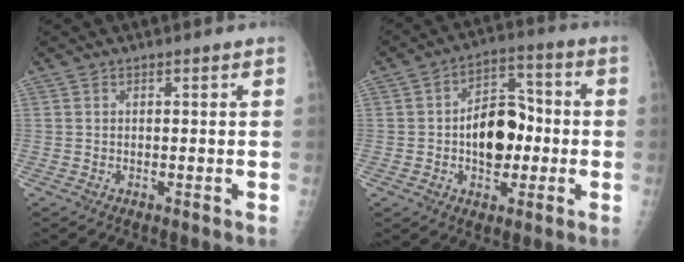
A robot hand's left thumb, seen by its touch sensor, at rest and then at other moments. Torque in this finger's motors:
{"motor_torque": [1.12, 1.02, 0.56, -0.43, 0.24]}